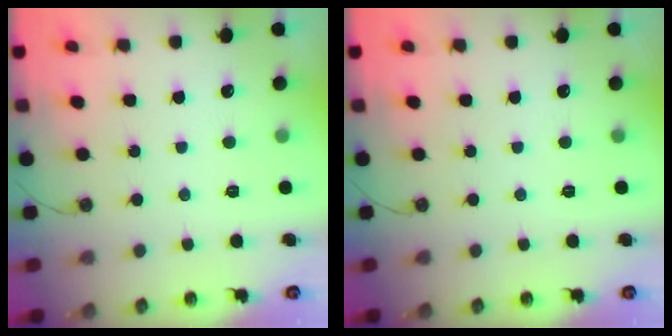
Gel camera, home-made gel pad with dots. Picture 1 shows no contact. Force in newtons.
{"total": 0.0}